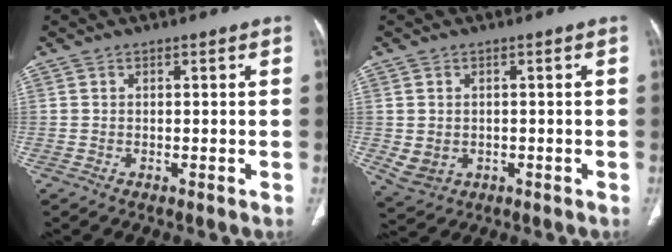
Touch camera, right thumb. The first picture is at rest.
{"total": 4.0, "force": [-0.5, 3.4, 2.0], "torque": [-0.038, 0.001, 0.008]}